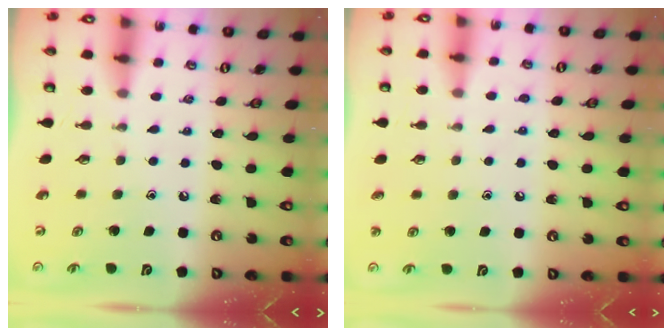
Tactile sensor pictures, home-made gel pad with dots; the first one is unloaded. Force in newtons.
{"total": 5.2, "press": 5.1, "slide": 0.6}